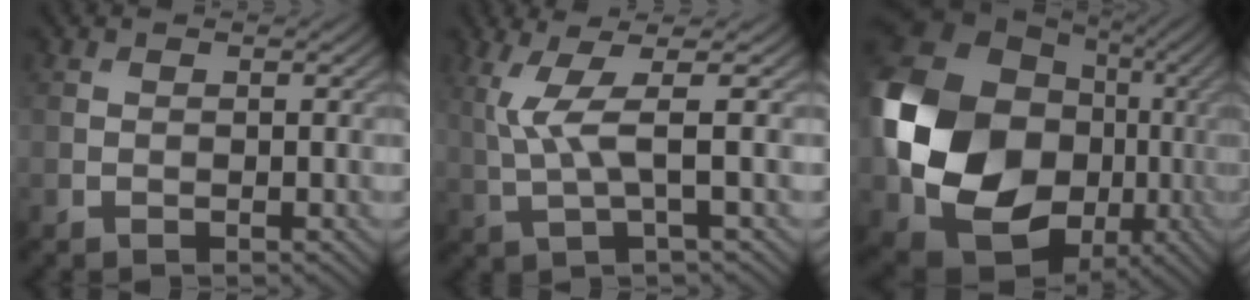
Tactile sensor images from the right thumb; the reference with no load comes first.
{"total": 5.5, "force": [1.1, 0.7, 5.3], "torque": [-0.132, 0.009, 0.026]}
{"total": 19.6, "force": [-1.5, 16.0, 11.3], "torque": [-0.274, -0.024, -0.026]}